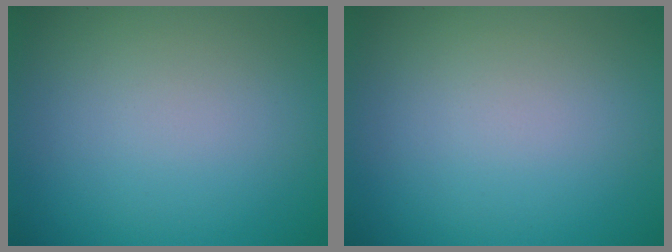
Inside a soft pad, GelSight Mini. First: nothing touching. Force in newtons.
{"total": 0.0}